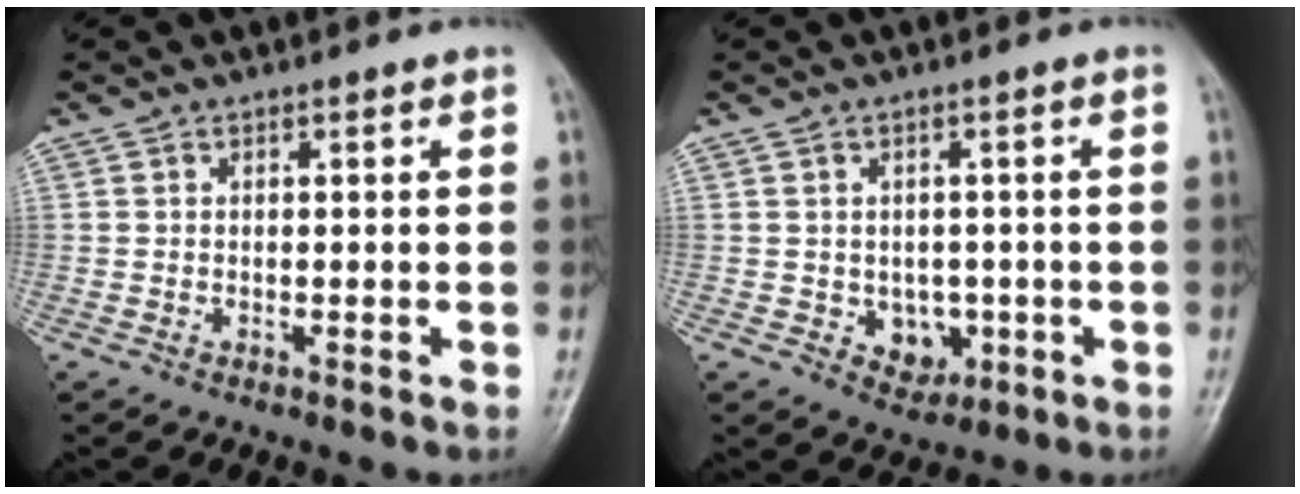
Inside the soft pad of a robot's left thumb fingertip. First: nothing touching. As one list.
[{"total": 5.0, "force": [-1.0, 4.0, 2.8], "torque": [-0.013, 0.002, -0.003]}]